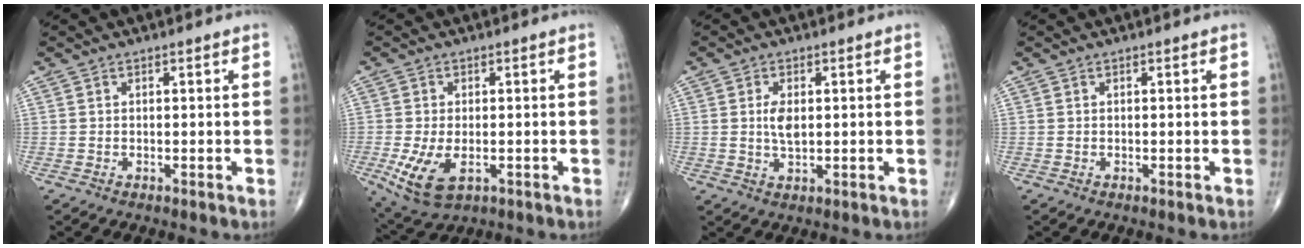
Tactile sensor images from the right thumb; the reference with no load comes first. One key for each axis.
{"total": 8.4, "fx": -2.3, "fy": 4.4, "fz": 6.7, "tx": -0.138, "ty": -0.012, "tz": -0.031}
{"total": 3.9, "fx": 0.5, "fy": 1.9, "fz": 3.3, "tx": -0.062, "ty": -0.007, "tz": 0.011}
{"total": 0.0}